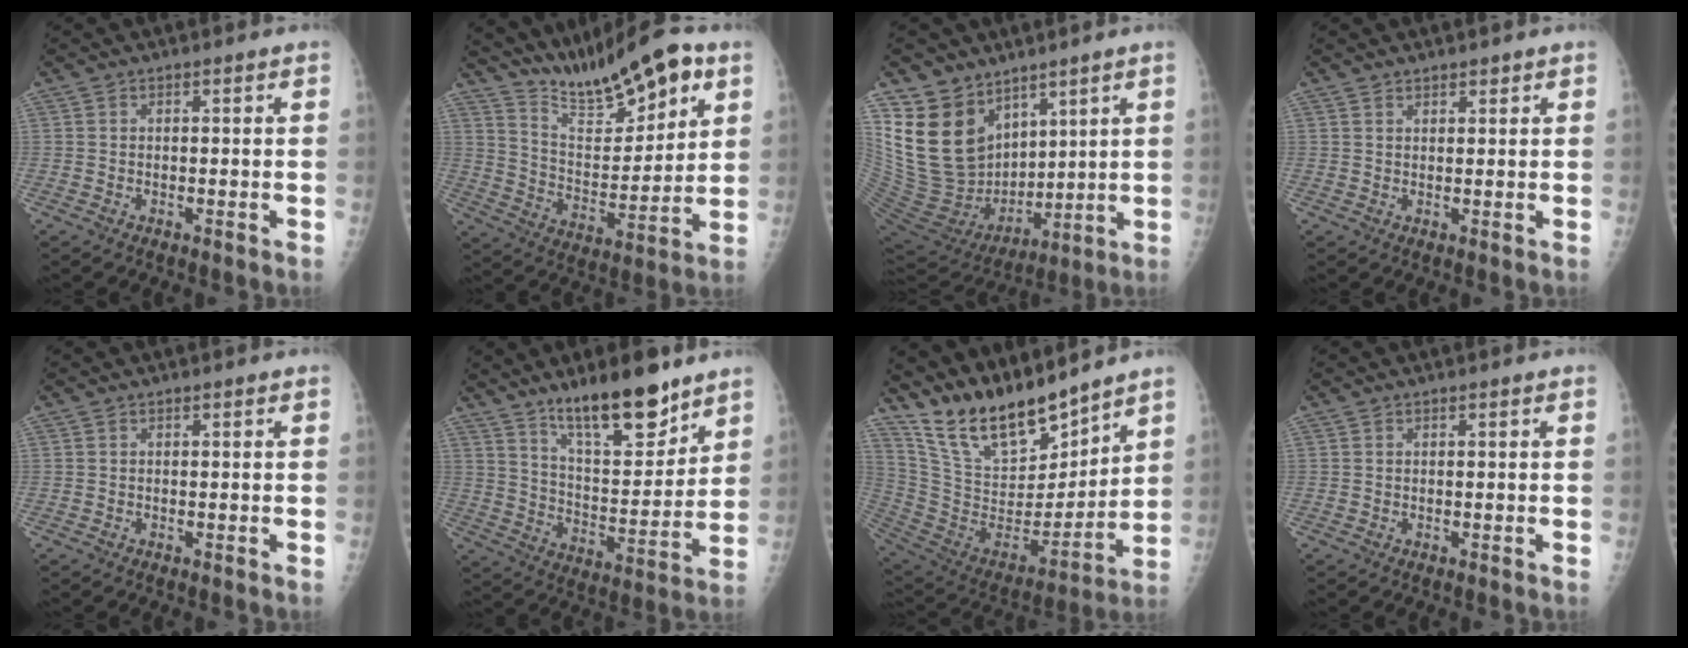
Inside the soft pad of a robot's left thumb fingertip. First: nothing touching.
{"total": 17.7, "force": [12.2, 5.8, 11.5], "torque": [-0.146, -0.061, 0.213]}
{"total": 18.6, "force": [10.3, 12.9, 8.4], "torque": [-0.134, -0.047, 0.225]}
{"total": 1.3, "force": [1.1, 0.6, 0.3], "torque": [0.008, -0.007, 0.017]}
{"total": 0.0}
{"total": 16.3, "force": [11.9, 4.7, 10.0], "torque": [-0.126, -0.085, 0.207]}
{"total": 19.1, "force": [16.3, 5.9, 8.0], "torque": [-0.106, -0.095, 0.311]}
{"total": 0.0}